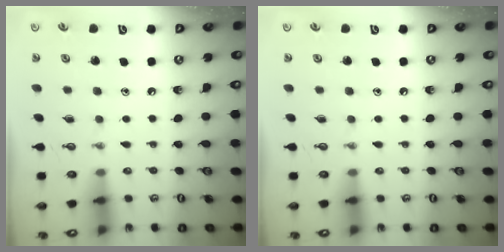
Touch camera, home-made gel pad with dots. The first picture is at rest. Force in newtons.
{"total": 0.0}